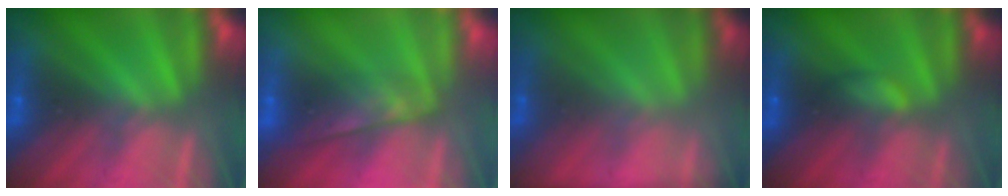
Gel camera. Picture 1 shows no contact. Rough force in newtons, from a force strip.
{"total": 4.4}
{"total": 1.7}
{"total": 2.2}